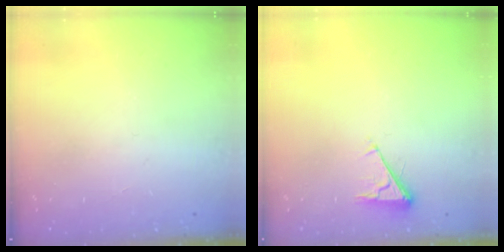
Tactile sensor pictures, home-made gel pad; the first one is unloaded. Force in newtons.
{"total": 2.8, "press": 2.8, "slide": 0.4}